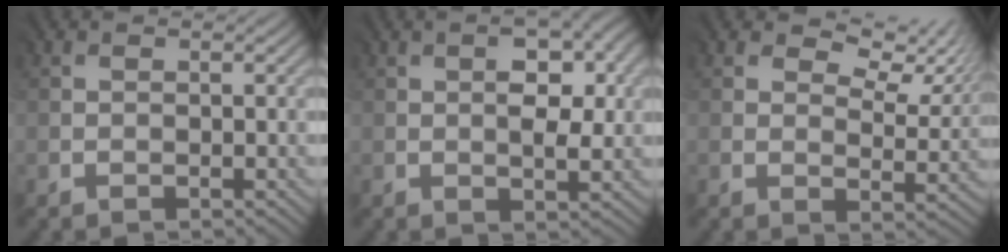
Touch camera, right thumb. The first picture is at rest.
{"total": 4.6, "force": [0.7, 2.1, 4.1], "torque": [-0.064, -0.003, 0.013]}
{"total": 6.1, "force": [3.3, 2.9, 4.2], "torque": [-0.067, -0.004, 0.056]}